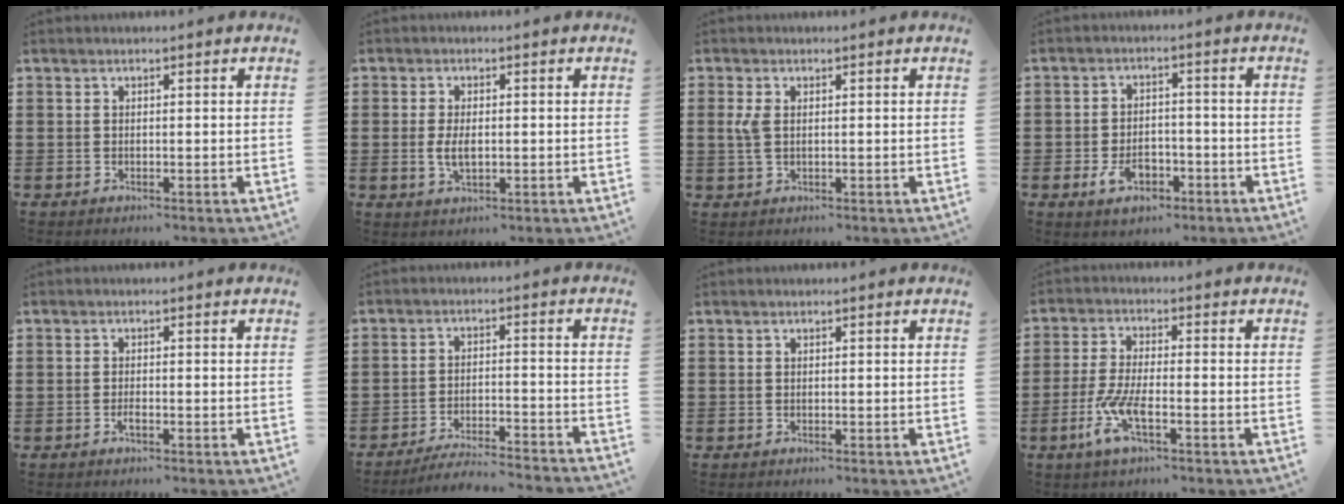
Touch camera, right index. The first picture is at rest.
{"total": 3.3, "force": [-0.1, 1.6, 2.8], "torque": [-0.063, 0.002, -0.004]}
{"total": 3.1, "force": [0.5, 1.7, 2.5], "torque": [-0.069, 0.003, 0.002]}
{"total": 4.9, "force": [-2.1, 3.0, 3.1], "torque": [-0.065, 0.004, -0.040]}
{"total": 1.2, "force": [-0.6, 0.2, 1.0], "torque": [-0.029, -0.007, -0.012]}
{"total": 4.8, "force": [-4.7, -0.1, 1.2], "torque": [-0.030, -0.007, -0.094]}
{"total": 0.0}
{"total": 6.4, "force": [-2.7, 1.6, 5.6], "torque": [-0.141, -0.019, -0.055]}